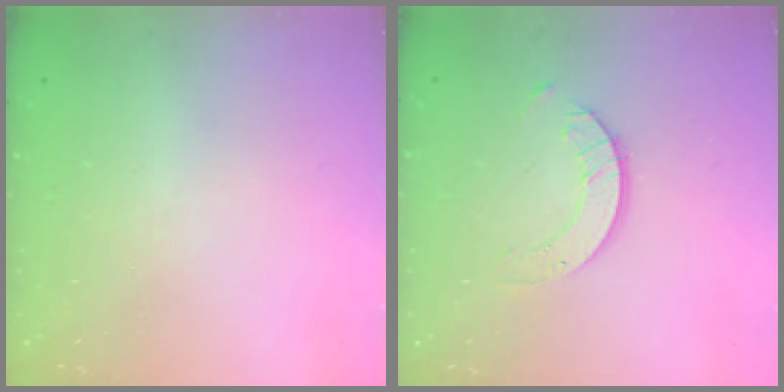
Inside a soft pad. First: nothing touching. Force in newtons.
{"total": 3.3, "press": 3.3, "slide": 0.3}